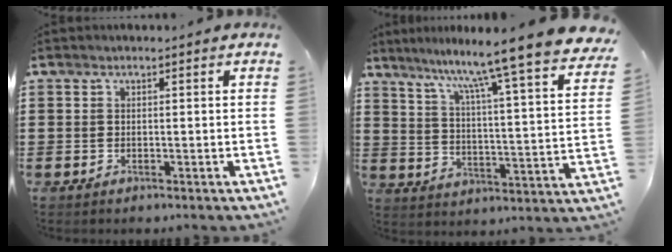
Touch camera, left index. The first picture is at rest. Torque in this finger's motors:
{"motor_torque": [1.05, -1.09, 1.06, 0.21]}